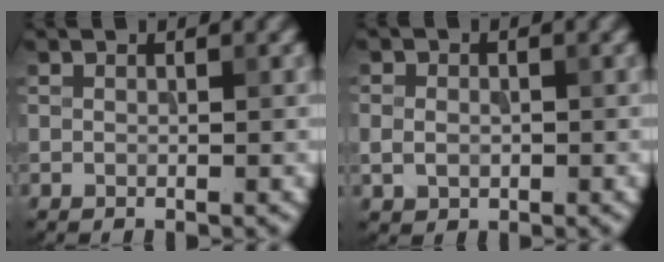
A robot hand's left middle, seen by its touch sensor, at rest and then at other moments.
{"total": 2.0, "force": [-0.2, 1.7, 1.1], "torque": [-0.020, -0.003, -0.002]}